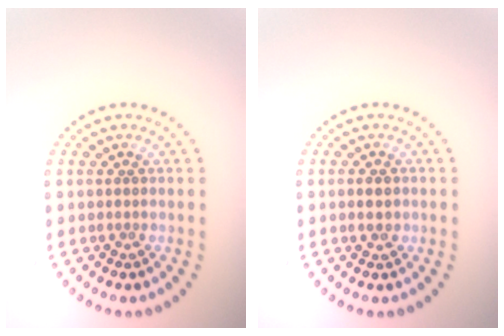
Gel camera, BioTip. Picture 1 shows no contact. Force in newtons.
{"total": 2.1, "press": 2.1, "slide": 0.2}